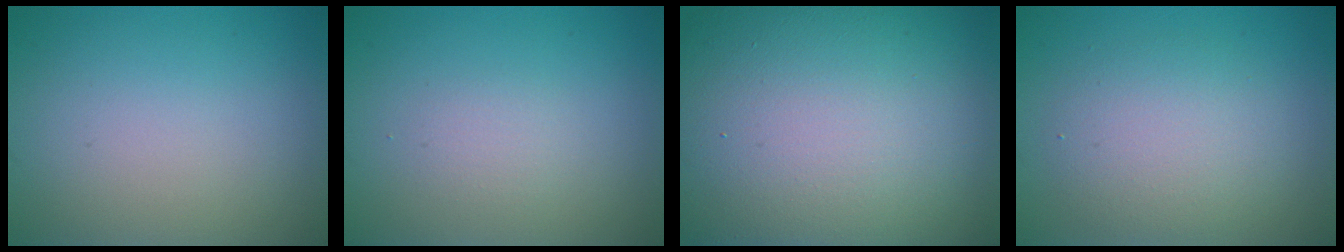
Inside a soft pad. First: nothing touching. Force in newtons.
{"total": 1.1, "press": 1.1, "slide": 0.2}
{"total": 23.4, "press": 23.4, "slide": 1.4}
{"total": 4.0, "press": 4.0, "slide": 0.2}